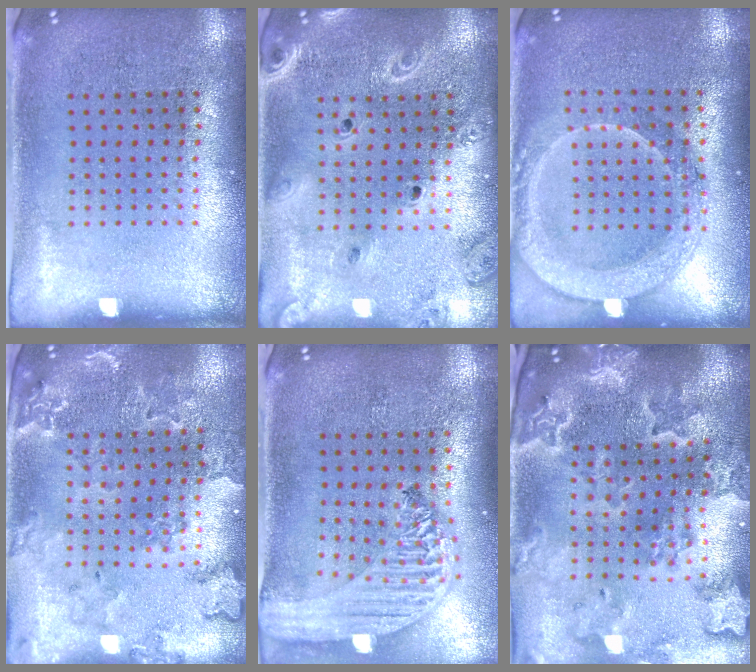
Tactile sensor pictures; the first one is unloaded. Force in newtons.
{"total": 2.1, "press": 1.9, "slide": 0.9}
{"total": 2.0, "press": 1.9, "slide": 0.8}
{"total": 1.1, "press": 1.1, "slide": 0.2}
{"total": 2.5, "press": 2.2, "slide": 1.4}
{"total": 3.5, "press": 3.2, "slide": 1.5}